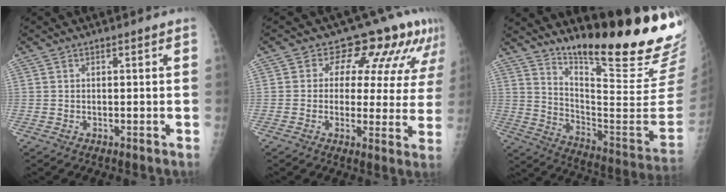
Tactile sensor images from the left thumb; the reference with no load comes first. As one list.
[{"total": 12.6, "force": [8.0, 7.2, 6.5], "torque": [-0.036, -0.031, 0.081]}, {"total": 27.2, "force": [20.9, 3.2, 17.2], "torque": [-0.238, -0.165, 0.299]}]